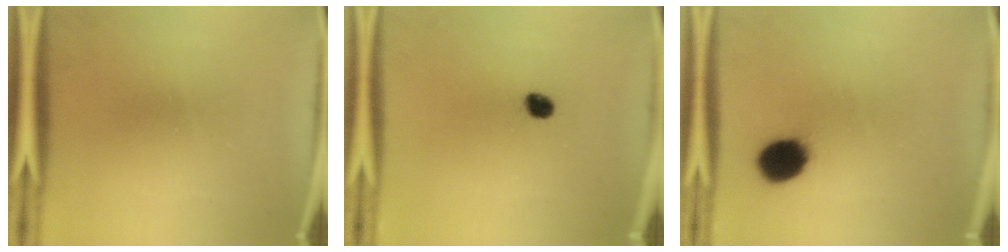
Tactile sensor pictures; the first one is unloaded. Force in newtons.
{"total": 3.2}
{"total": 10.6}